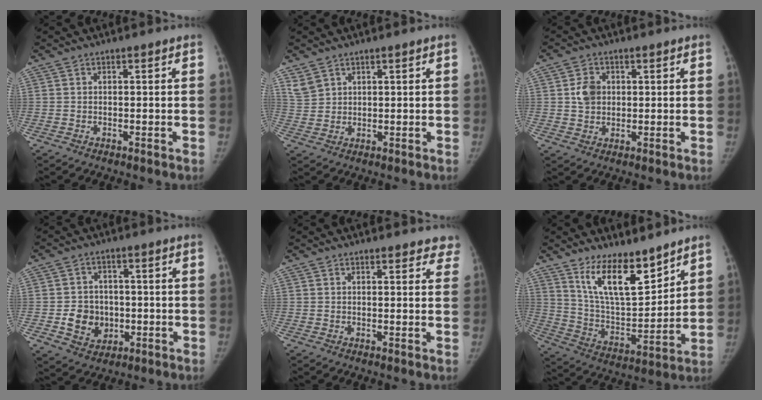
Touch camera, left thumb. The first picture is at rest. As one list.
[{"total": 2.9, "force": [2.1, 2.0, 0.7], "torque": [-0.002, -0.009, 0.046]}, {"total": 4.5, "force": [0.8, 3.6, 2.5], "torque": [-0.031, -0.002, 0.014]}, {"total": 7.8, "force": [-1.3, 6.8, 3.6], "torque": [-0.029, 0.007, -0.015]}, {"total": 5.4, "force": [4.8, 2.0, 1.6], "torque": [0.021, -0.014, 0.038]}, {"total": 14.4, "force": [10.4, 5.1, 8.6], "torque": [-0.113, -0.079, 0.200]}]